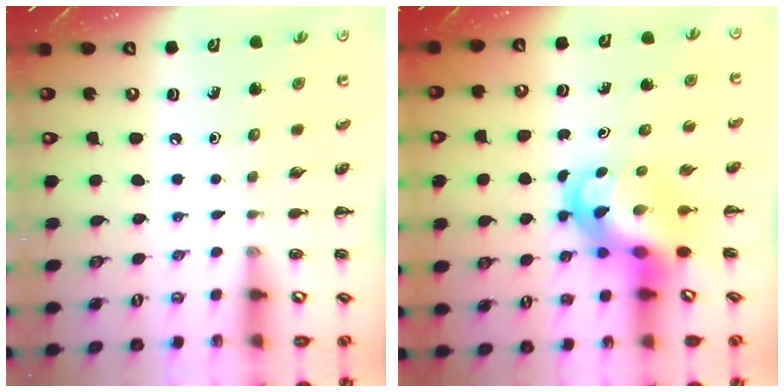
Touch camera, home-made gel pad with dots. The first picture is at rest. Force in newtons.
{"total": 7.3, "press": 7.0, "slide": 2.2}